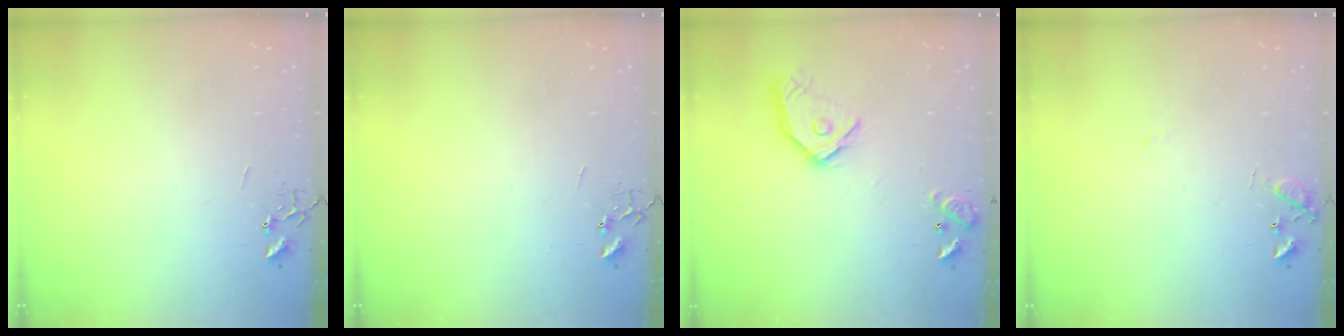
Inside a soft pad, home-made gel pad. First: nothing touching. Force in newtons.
{"total": 0.0}
{"total": 14.7, "press": 14.6, "slide": 2.0}
{"total": 8.6, "press": 8.5, "slide": 1.1}